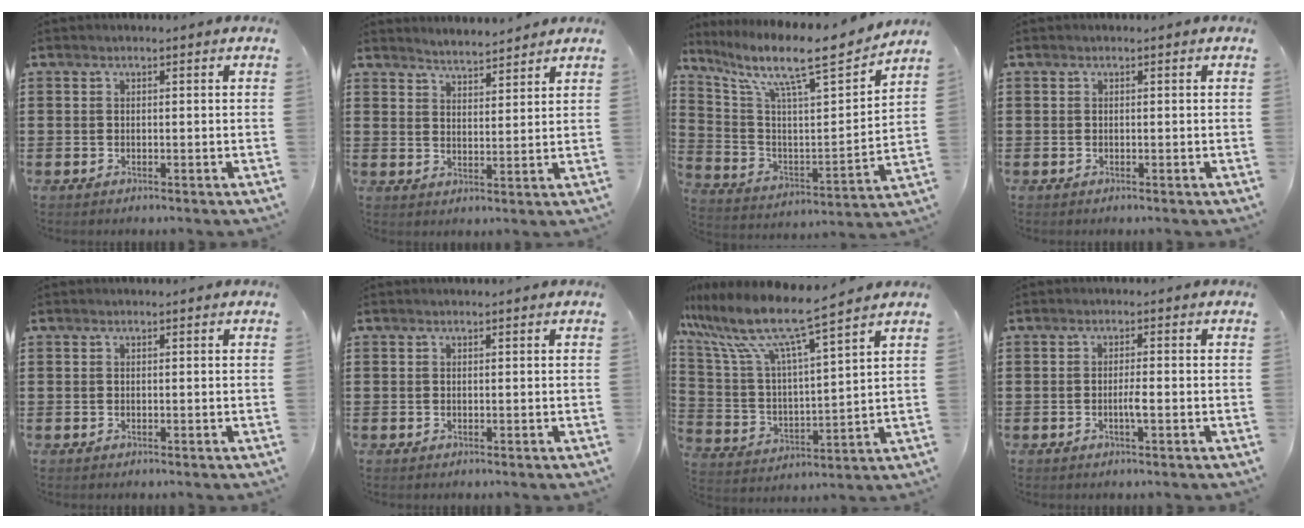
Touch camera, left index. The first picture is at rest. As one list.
[{"total": 3.5, "force": [3.4, -0.1, -0.2], "torque": [-0.008, -0.014, 0.064]}, {"total": 11.0, "force": [8.7, 1.8, 6.6], "torque": [-0.148, -0.060, 0.135]}, {"total": 0.0}, {"total": 0.0}, {"total": 0.0}, {"total": 9.4, "force": [7.8, 0.6, 5.2], "torque": [-0.136, -0.050, 0.129]}, {"total": 2.0, "force": [-0.6, 0.1, 1.9], "torque": [-0.035, 0.000, -0.011]}]